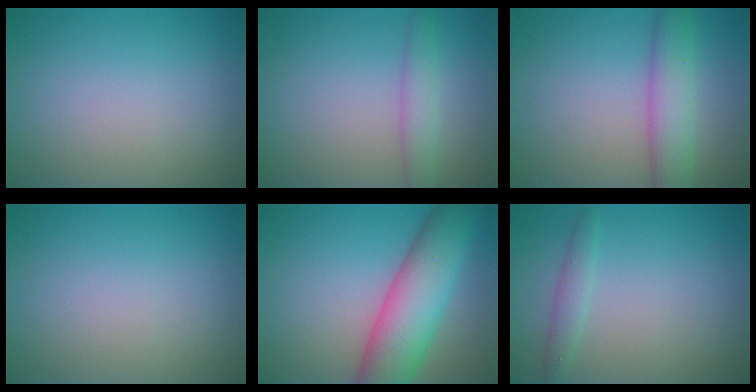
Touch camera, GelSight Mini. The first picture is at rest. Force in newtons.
{"total": 2.2, "press": 2.2, "slide": 0.1}
{"total": 4.4, "press": 4.4, "slide": 0.3}
{"total": 0.0}
{"total": 9.0, "press": 9.0, "slide": 0.2}
{"total": 1.5, "press": 1.5, "slide": 0.0}